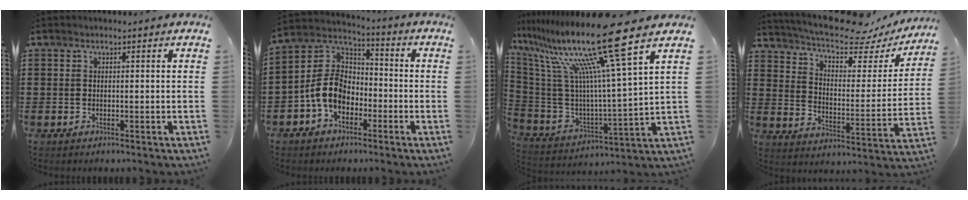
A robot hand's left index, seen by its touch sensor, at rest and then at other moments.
{"total": 9.0, "force": [-3.5, 6.4, 5.3], "torque": [-0.148, 0.005, -0.077]}
{"total": 19.0, "force": [13.1, 0.5, 13.8], "torque": [-0.282, -0.086, 0.199]}
{"total": 10.1, "force": [8.8, 1.4, 4.9], "torque": [-0.106, -0.059, 0.145]}